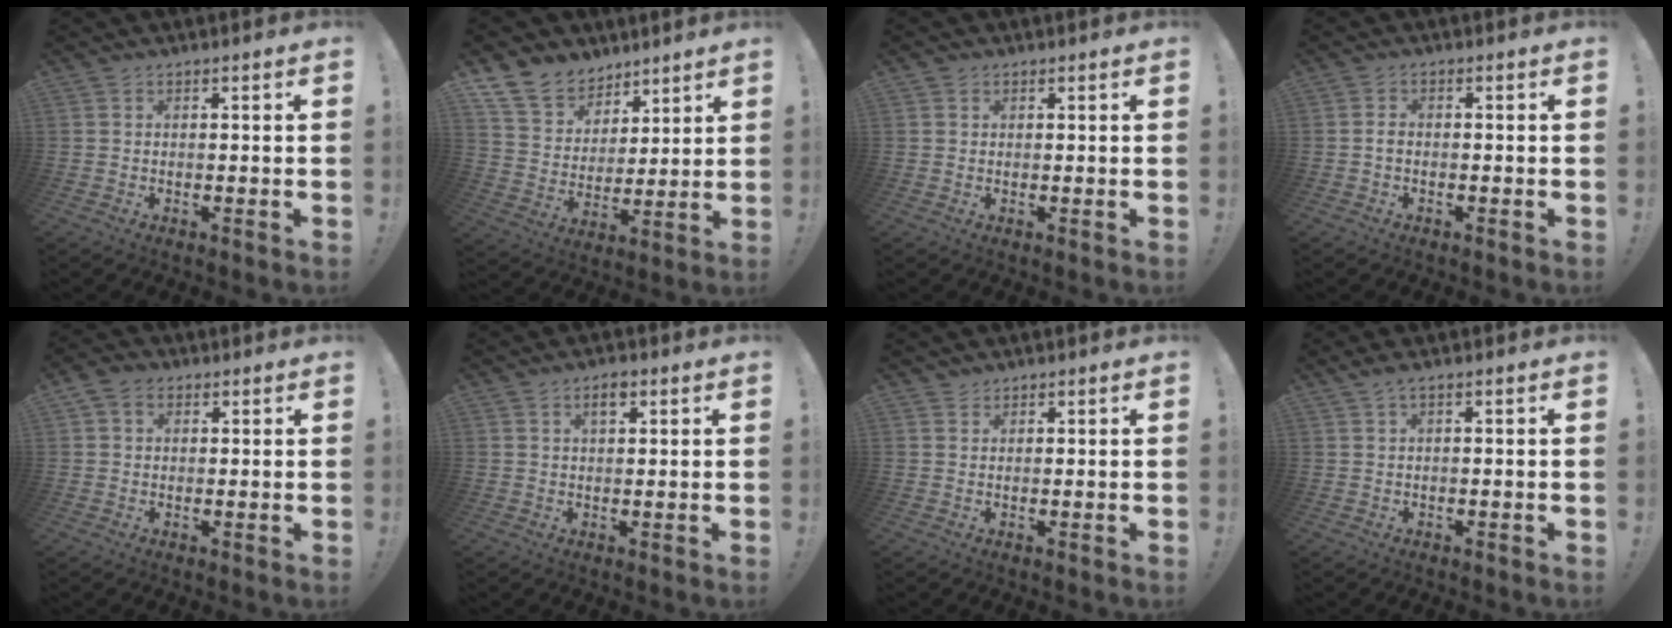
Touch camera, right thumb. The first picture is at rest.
{"total": 12.9, "force": [8.9, 8.8, 3.1], "torque": [-0.061, -0.061, 0.175]}
{"total": 1.3, "force": [0.8, 0.9, 0.3], "torque": [-0.002, 0.000, 0.015]}
{"total": 1.3, "force": [-0.6, 0.6, 0.9], "torque": [-0.015, 0.006, -0.011]}
{"total": 4.6, "force": [1.7, 3.6, 2.3], "torque": [-0.042, 0.004, 0.036]}
{"total": 3.5, "force": [1.7, 1.7, 2.6], "torque": [-0.035, -0.002, 0.025]}
{"total": 1.7, "force": [1.5, 0.7, 0.0], "torque": [0.007, -0.005, 0.027]}
{"total": 1.8, "force": [0.7, 0.0, 1.6], "torque": [-0.030, 0.001, 0.013]}